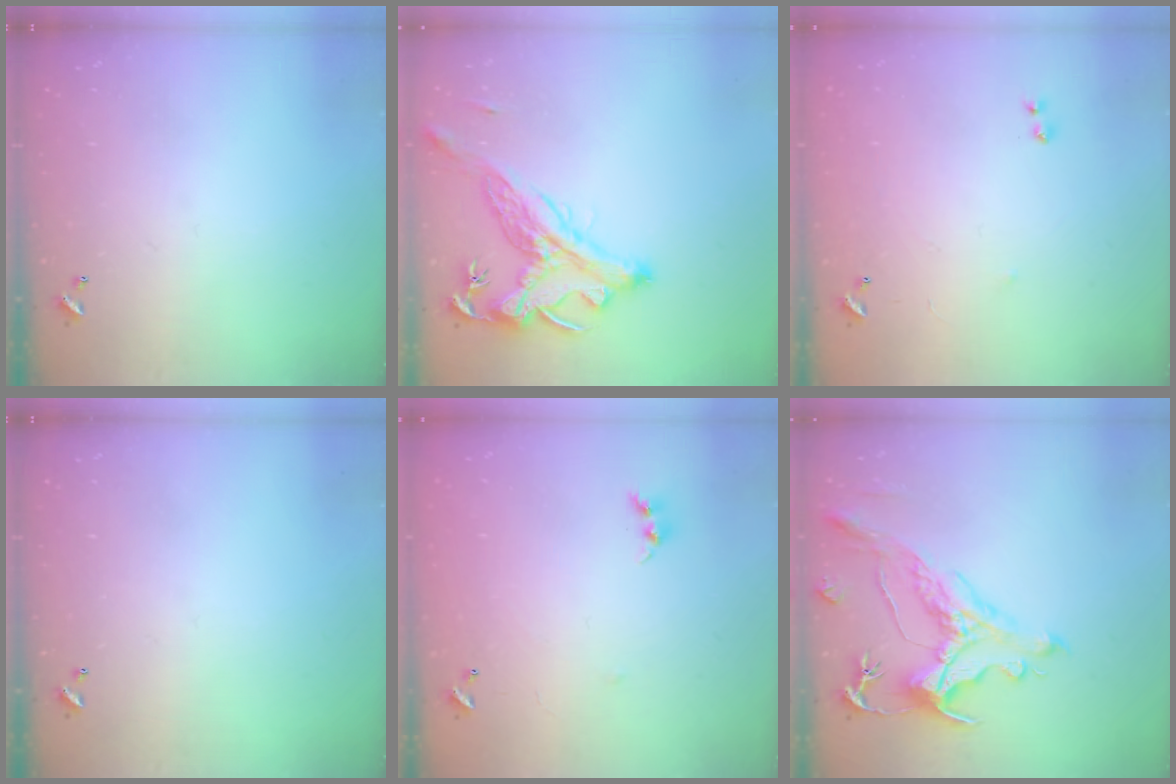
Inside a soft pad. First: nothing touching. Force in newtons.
{"total": 4.1, "press": 3.9, "slide": 1.2}
{"total": 7.4, "press": 7.3, "slide": 0.6}
{"total": 0.0}
{"total": 6.7, "press": 6.7, "slide": 0.3}
{"total": 1.7, "press": 0.9, "slide": 1.4}